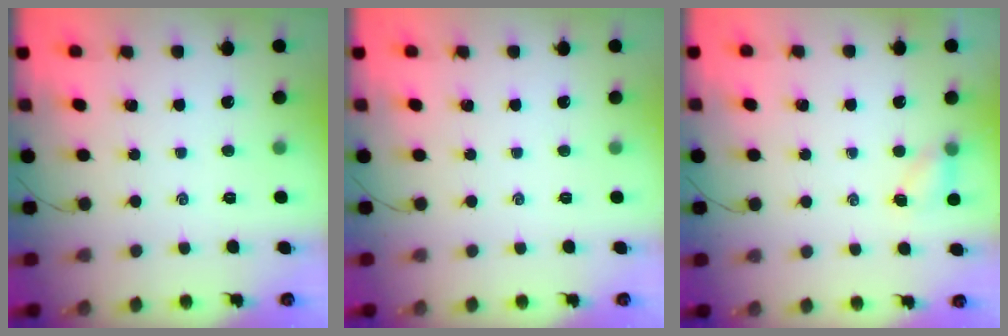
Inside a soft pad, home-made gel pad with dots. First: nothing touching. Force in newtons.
{"total": 0.0}
{"total": 4.6, "press": 4.4, "slide": 1.3}